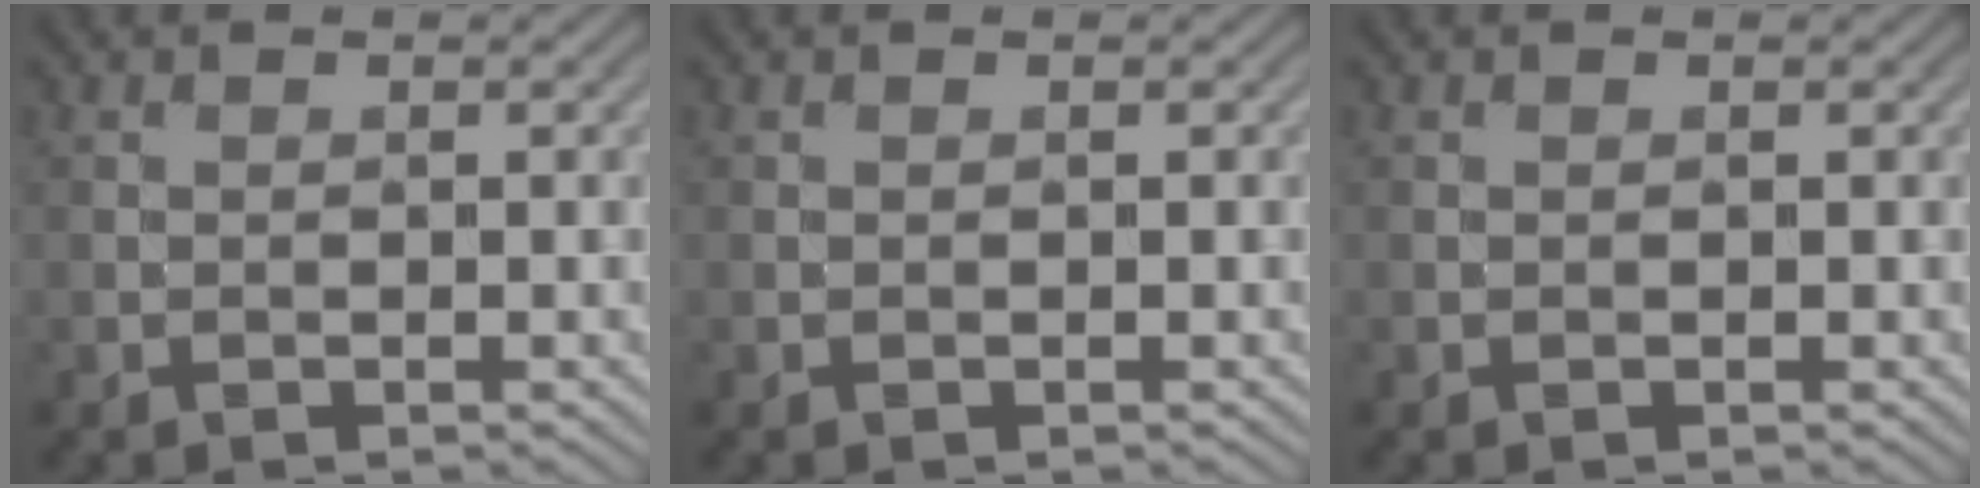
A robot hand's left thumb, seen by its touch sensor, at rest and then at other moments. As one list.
[{"total": 0.0}, {"total": 0.0}]